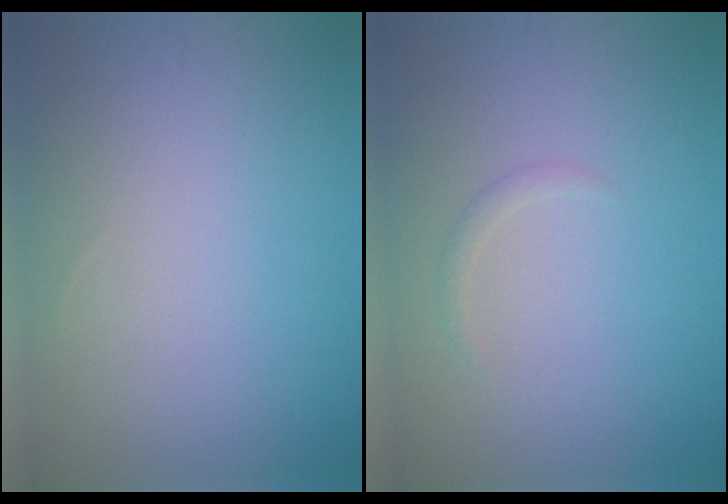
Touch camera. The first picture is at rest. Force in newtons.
{"total": 0.8, "press": 0.8, "slide": 0.0}